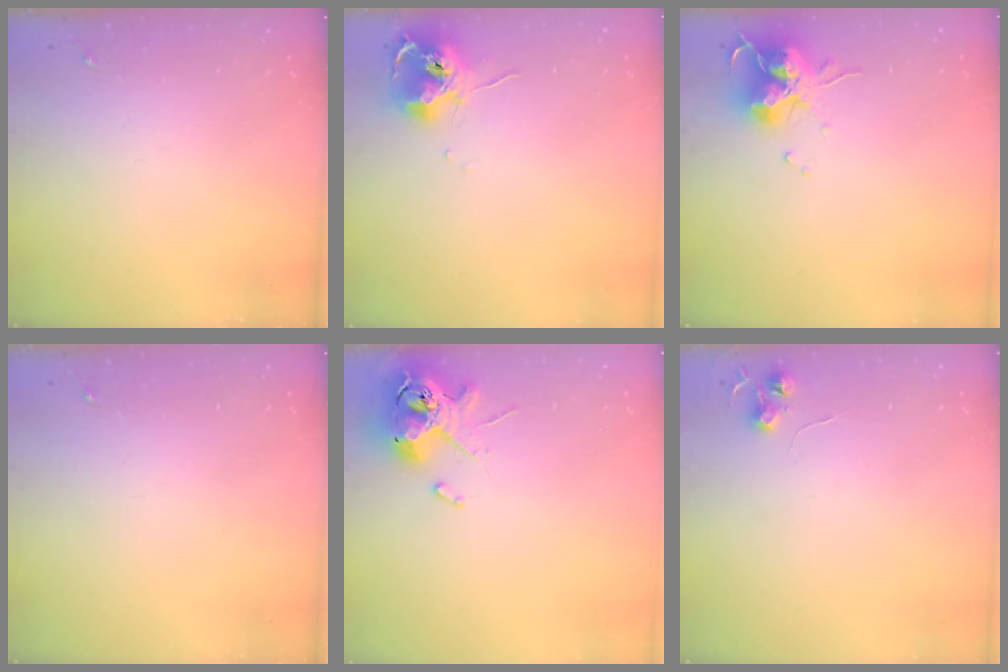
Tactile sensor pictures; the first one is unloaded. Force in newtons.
{"total": 10.6, "press": 10.5, "slide": 0.8}
{"total": 15.2, "press": 15.1, "slide": 2.0}
{"total": 0.0}
{"total": 12.1, "press": 11.9, "slide": 1.9}
{"total": 6.0, "press": 6.0, "slide": 0.5}